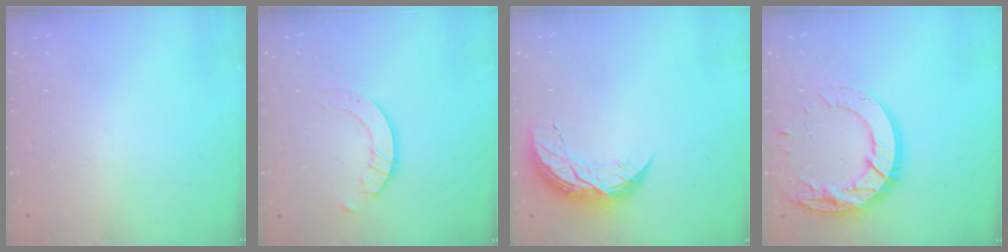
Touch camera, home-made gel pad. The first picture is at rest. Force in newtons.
{"total": 2.1, "press": 2.1, "slide": 0.2}
{"total": 8.1, "press": 8.0, "slide": 0.5}
{"total": 16.8, "press": 16.8, "slide": 1.4}